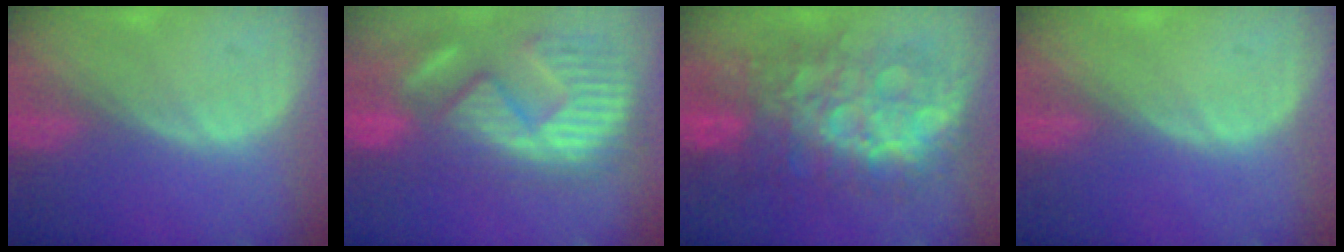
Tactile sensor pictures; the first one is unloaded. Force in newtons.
{"total": 13.2, "press": 12.1, "slide": 5.4}
{"total": 12.3, "press": 12.3, "slide": 1.3}
{"total": 0.0}